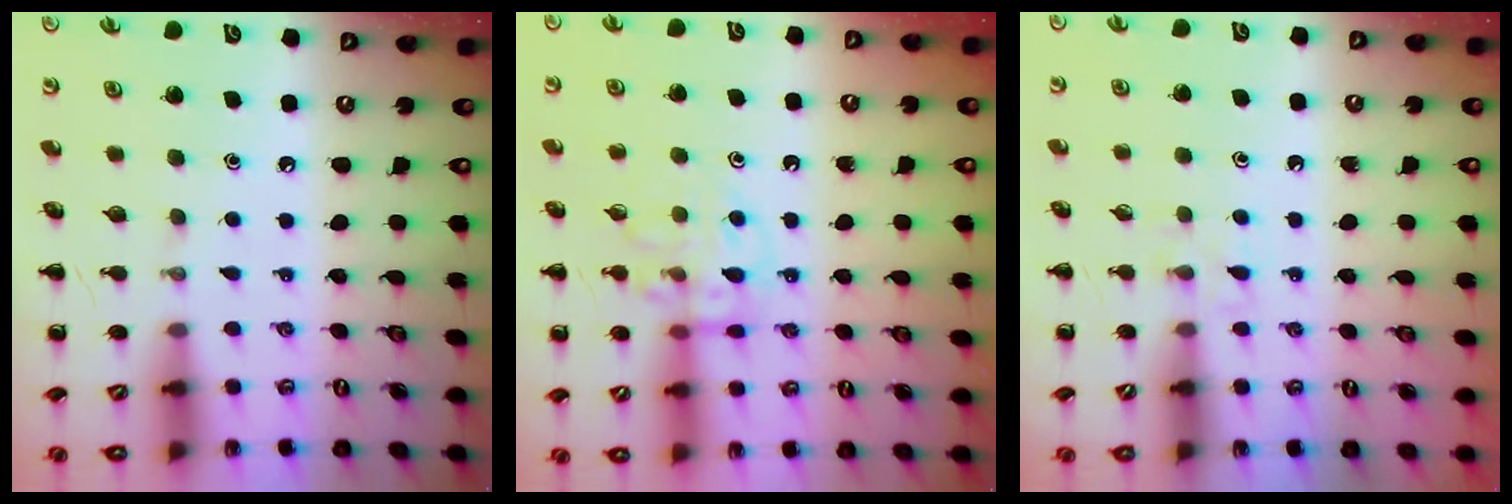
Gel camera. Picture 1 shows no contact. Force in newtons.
{"total": 12.1, "press": 12.0, "slide": 1.4}
{"total": 2.2, "press": 2.0, "slide": 1.0}